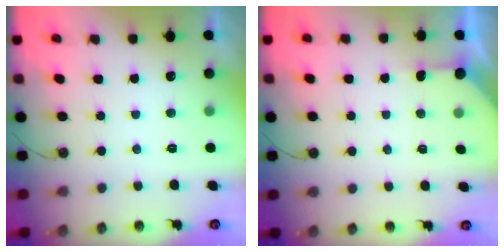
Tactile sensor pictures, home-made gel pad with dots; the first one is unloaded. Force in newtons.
{"total": 2.4, "press": 2.4, "slide": 0.3}